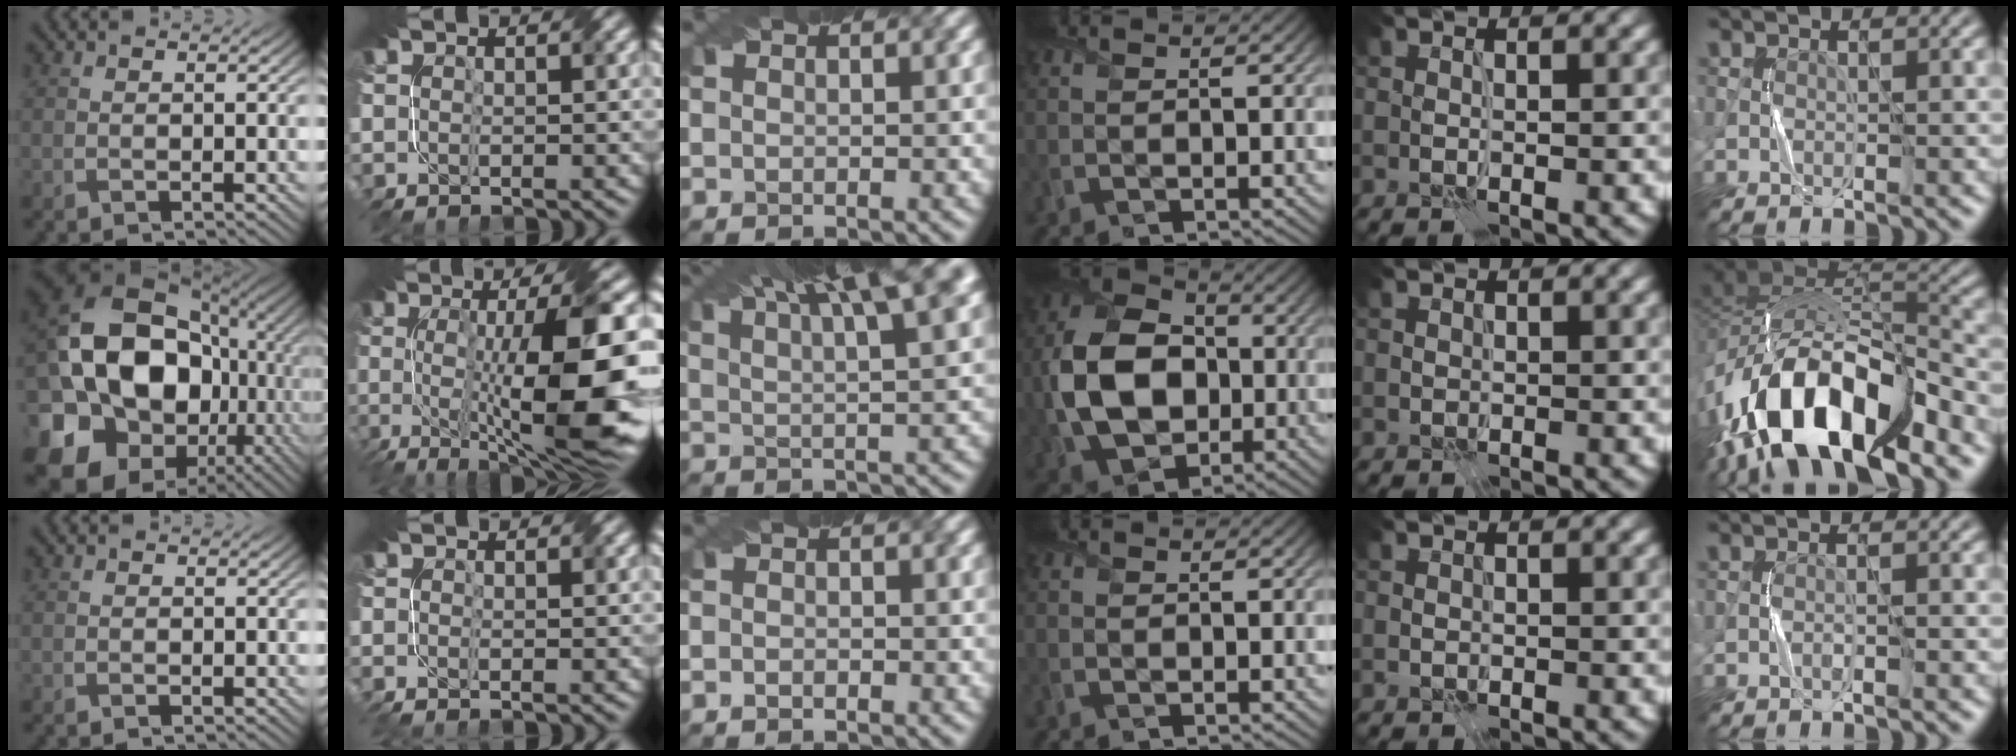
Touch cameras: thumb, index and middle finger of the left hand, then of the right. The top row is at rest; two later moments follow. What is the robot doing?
{"motion": "fold", "object": "netting"}